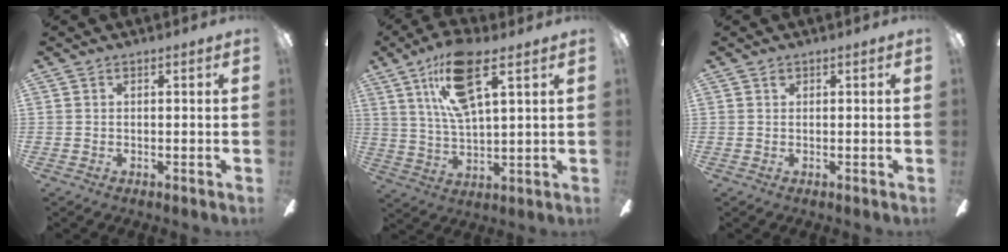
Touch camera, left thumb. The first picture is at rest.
{"total": 14.7, "force": [8.1, 4.9, 11.3], "torque": [-0.212, -0.011, 0.138]}
{"total": 0.7, "force": [0.4, 0.5, 0.3], "torque": [-0.007, 0.002, 0.008]}